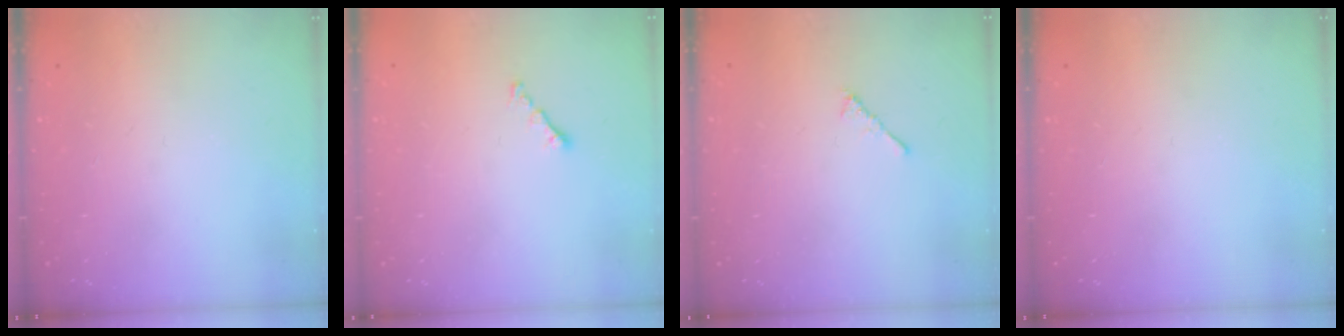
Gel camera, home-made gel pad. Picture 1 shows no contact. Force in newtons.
{"total": 0.8, "press": 0.7, "slide": 0.4}
{"total": 2.3, "press": 2.2, "slide": 0.6}
{"total": 0.0}